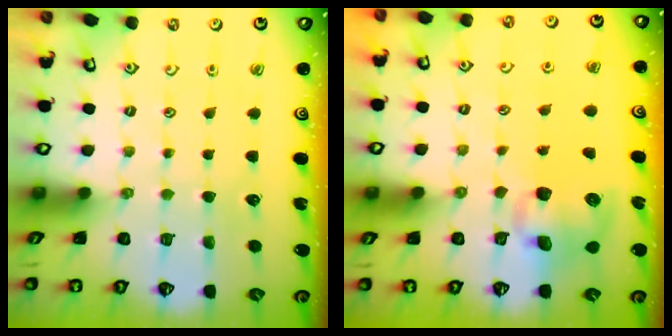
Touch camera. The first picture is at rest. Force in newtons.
{"total": 9.6, "press": 9.5, "slide": 1.5}